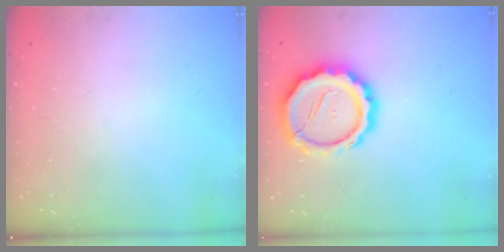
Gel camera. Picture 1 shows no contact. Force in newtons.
{"total": 15.2, "press": 15.0, "slide": 2.8}